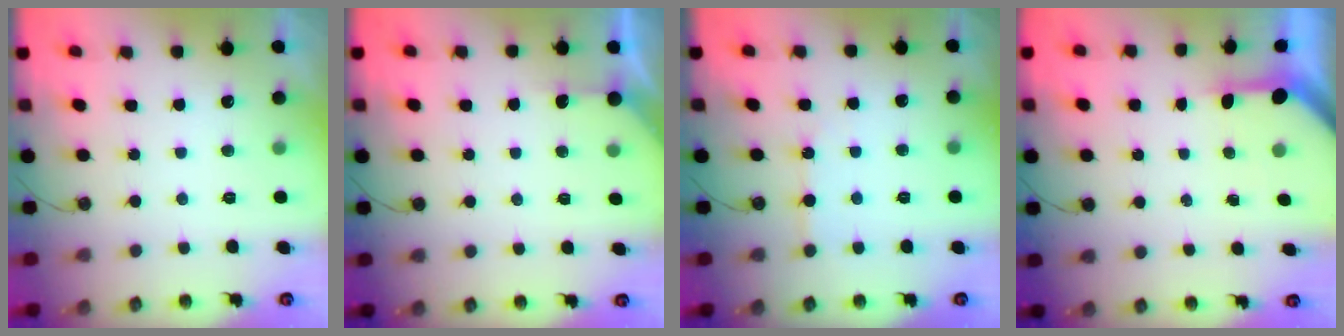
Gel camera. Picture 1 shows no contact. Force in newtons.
{"total": 2.5, "press": 2.5, "slide": 0.2}
{"total": 3.5, "press": 3.5, "slide": 0.5}
{"total": 3.5, "press": 3.4, "slide": 0.4}